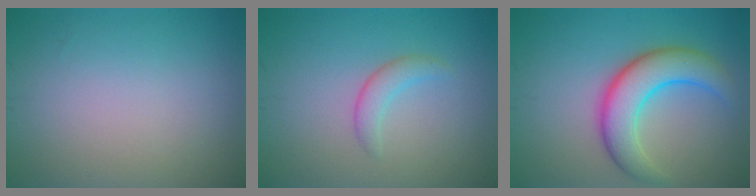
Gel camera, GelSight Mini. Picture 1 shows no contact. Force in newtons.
{"total": 1.8, "press": 1.8, "slide": 0.1}
{"total": 6.3, "press": 6.3, "slide": 0.2}